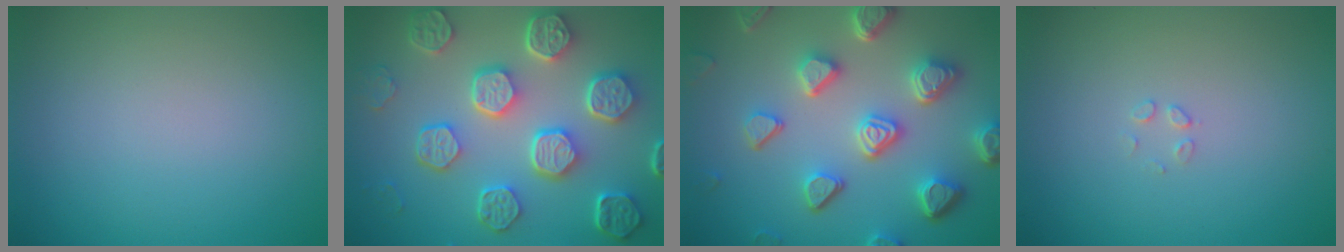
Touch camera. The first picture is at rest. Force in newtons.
{"total": 8.1, "press": 6.1, "slide": 5.4}
{"total": 6.9, "press": 5.4, "slide": 4.2}
{"total": 0.8, "press": 0.8, "slide": 0.0}